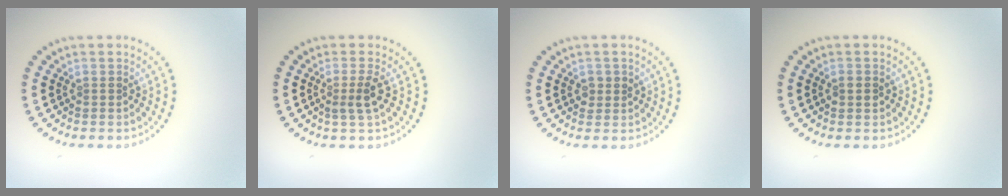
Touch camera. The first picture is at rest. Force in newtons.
{"total": 2.0, "press": 1.6, "slide": 1.2}
{"total": 1.4, "press": 1.3, "slide": 0.4}
{"total": 1.3, "press": 1.3, "slide": 0.1}